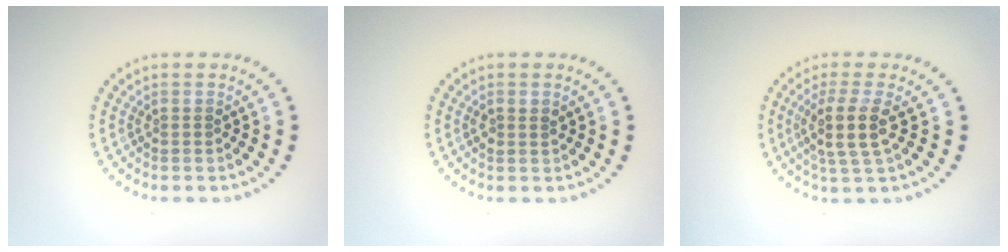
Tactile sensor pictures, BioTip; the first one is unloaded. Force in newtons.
{"total": 1.1, "press": 1.0, "slide": 0.4}
{"total": 3.5, "press": 2.9, "slide": 1.9}